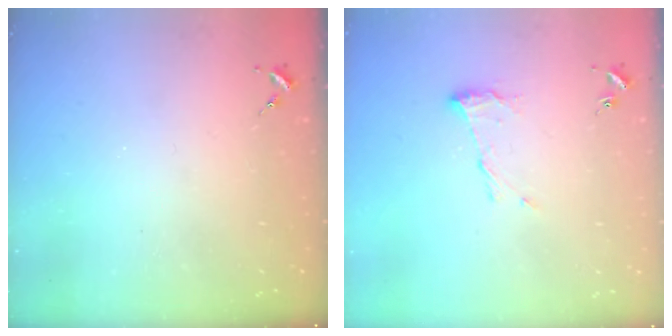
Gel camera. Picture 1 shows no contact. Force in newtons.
{"total": 8.2, "press": 8.2, "slide": 0.3}